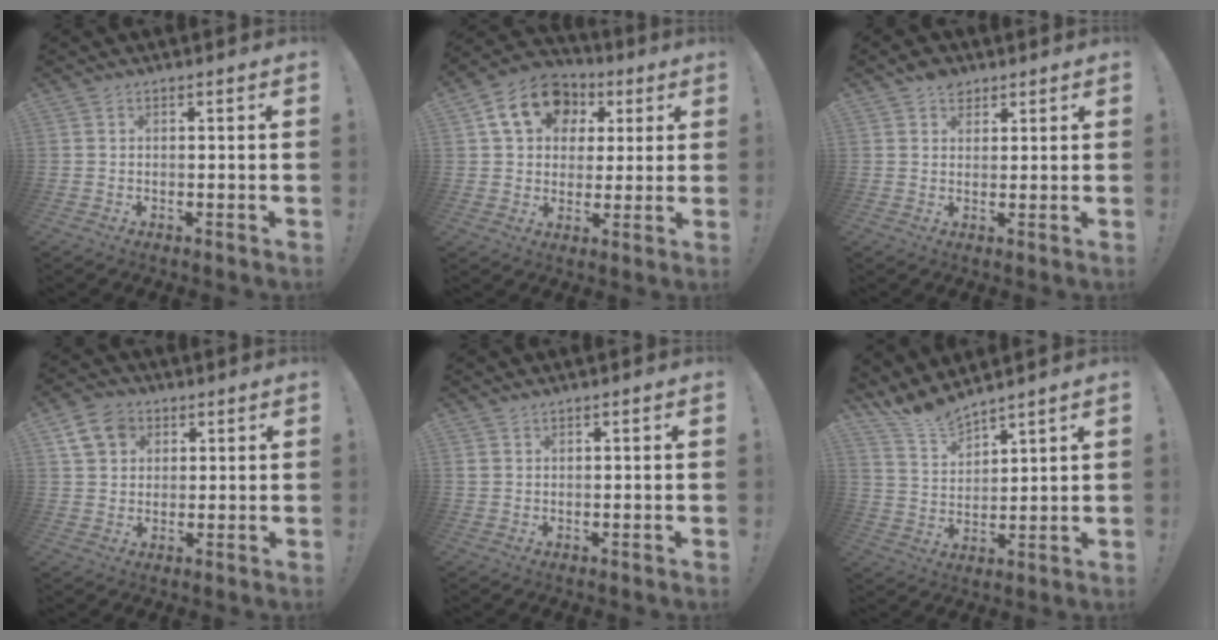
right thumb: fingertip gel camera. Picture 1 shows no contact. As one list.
[{"total": 15.4, "force": [6.1, 11.6, 8.0], "torque": [-0.125, -0.011, 0.117]}, {"total": 4.5, "force": [2.9, 3.2, 1.2], "torque": [-0.015, -0.010, 0.053]}, {"total": 9.1, "force": [4.2, 7.0, 4.0], "torque": [-0.067, -0.010, 0.085]}, {"total": 1.5, "force": [0.9, 1.0, 0.6], "torque": [-0.008, 0.000, 0.018]}, {"total": 8.7, "force": [8.4, 1.5, 1.5], "torque": [-0.051, -0.062, 0.162]}]